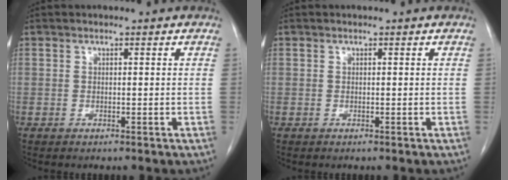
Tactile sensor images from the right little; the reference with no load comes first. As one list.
[{"total": 0.0}]